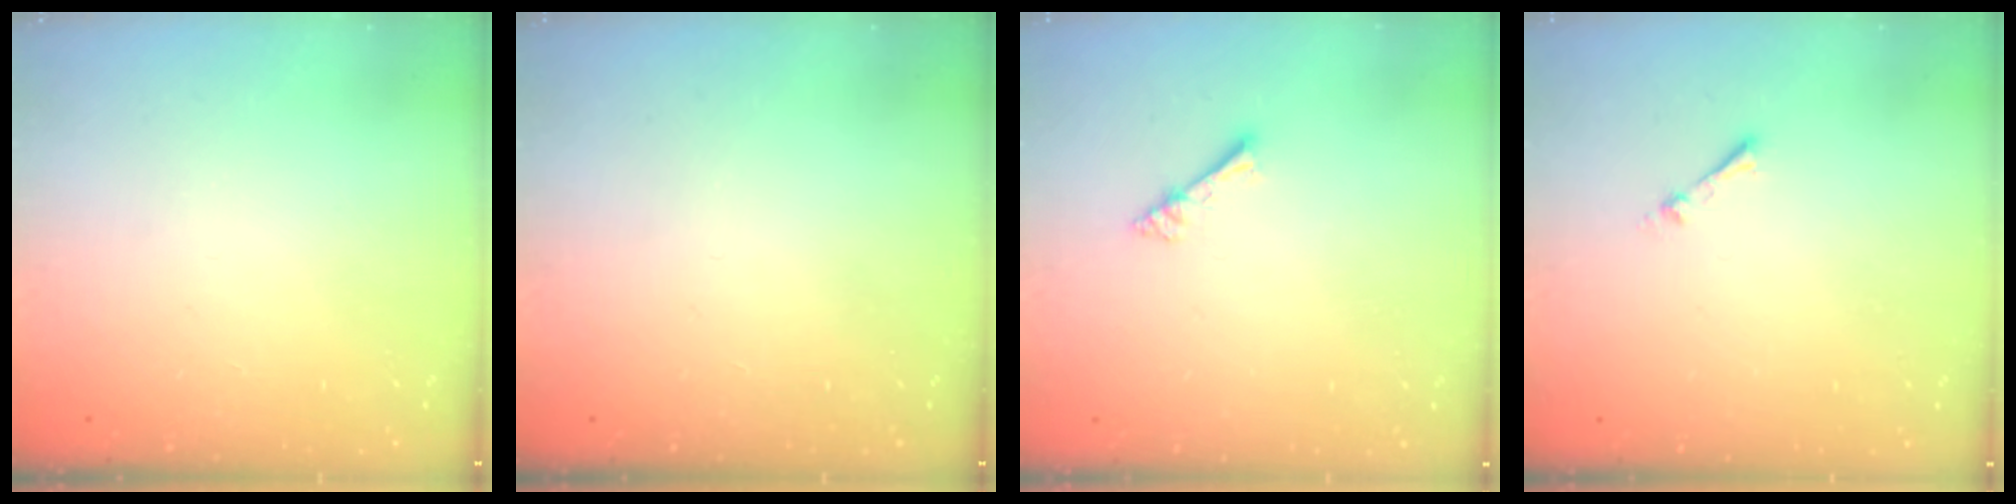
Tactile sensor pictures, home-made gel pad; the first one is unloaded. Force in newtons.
{"total": 0.0}
{"total": 2.7, "press": 2.7, "slide": 0.2}
{"total": 1.7, "press": 1.7, "slide": 0.2}